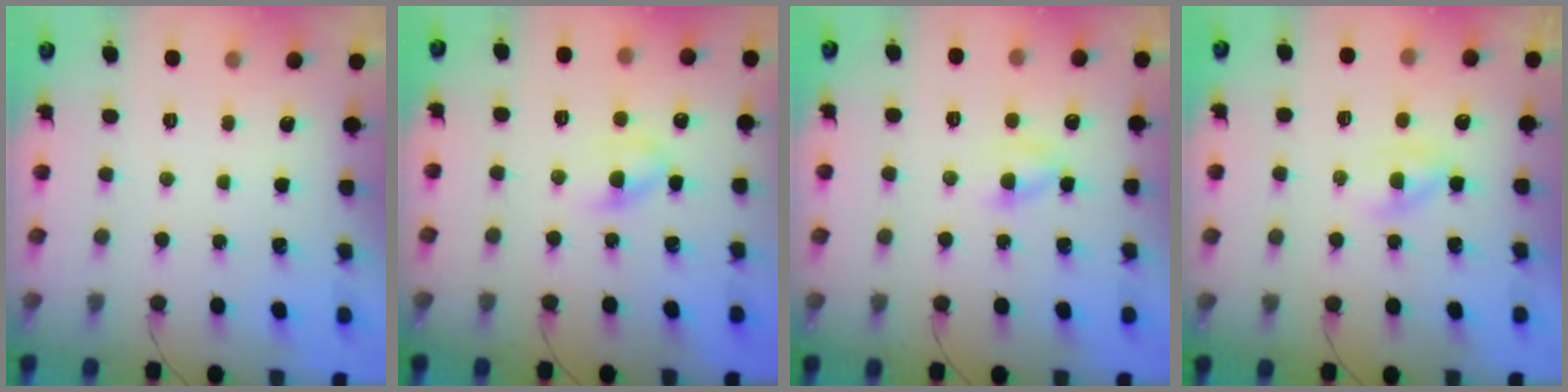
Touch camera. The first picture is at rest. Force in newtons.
{"total": 4.9, "press": 4.6, "slide": 1.5}
{"total": 2.8, "press": 2.6, "slide": 1.1}
{"total": 1.9, "press": 1.6, "slide": 0.9}